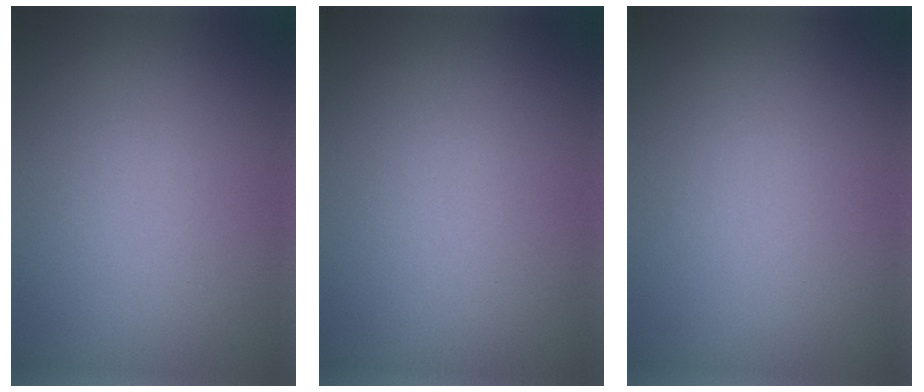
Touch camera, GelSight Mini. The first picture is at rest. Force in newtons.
{"total": 0.0}
{"total": 0.0}